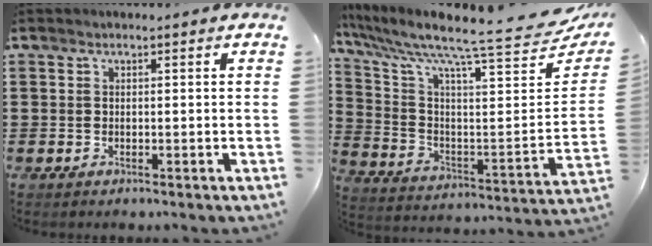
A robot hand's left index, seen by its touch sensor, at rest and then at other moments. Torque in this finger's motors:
{"motor_torque": [1.53, -0.61, 1.06, 0.21]}